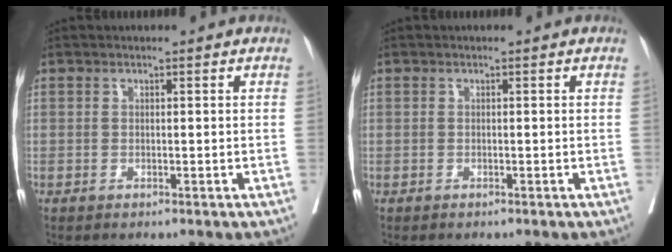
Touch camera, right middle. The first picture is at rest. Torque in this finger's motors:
{"motor_torque": [-0.27, 0.02, 0.03, -0.01]}